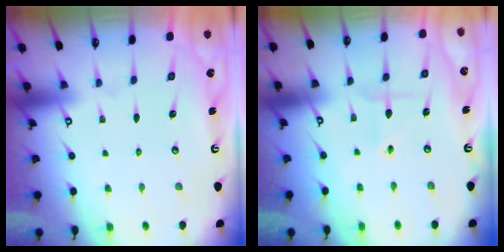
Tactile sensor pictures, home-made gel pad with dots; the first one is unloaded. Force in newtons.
{"total": 3.0, "press": 2.8, "slide": 1.0}